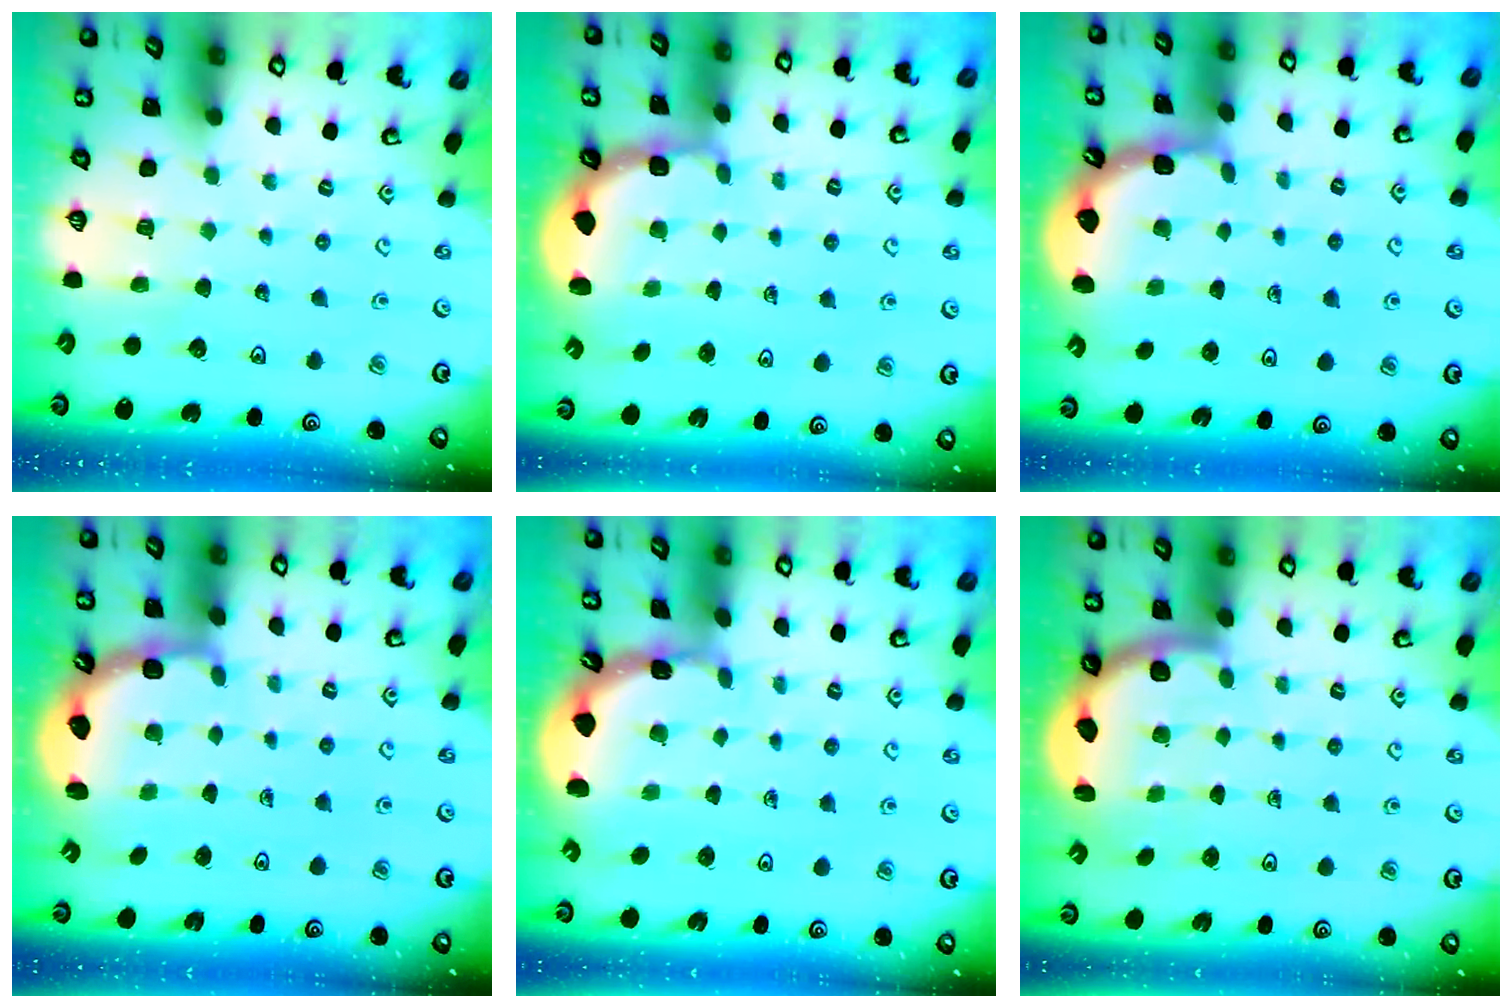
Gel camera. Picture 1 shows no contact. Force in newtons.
{"total": 2.5, "press": 1.9, "slide": 1.6}
{"total": 1.9, "press": 1.9, "slide": 0.2}
{"total": 3.2, "press": 2.5, "slide": 2.0}
{"total": 1.7, "press": 1.7, "slide": 0.1}
{"total": 2.6, "press": 2.6, "slide": 0.7}